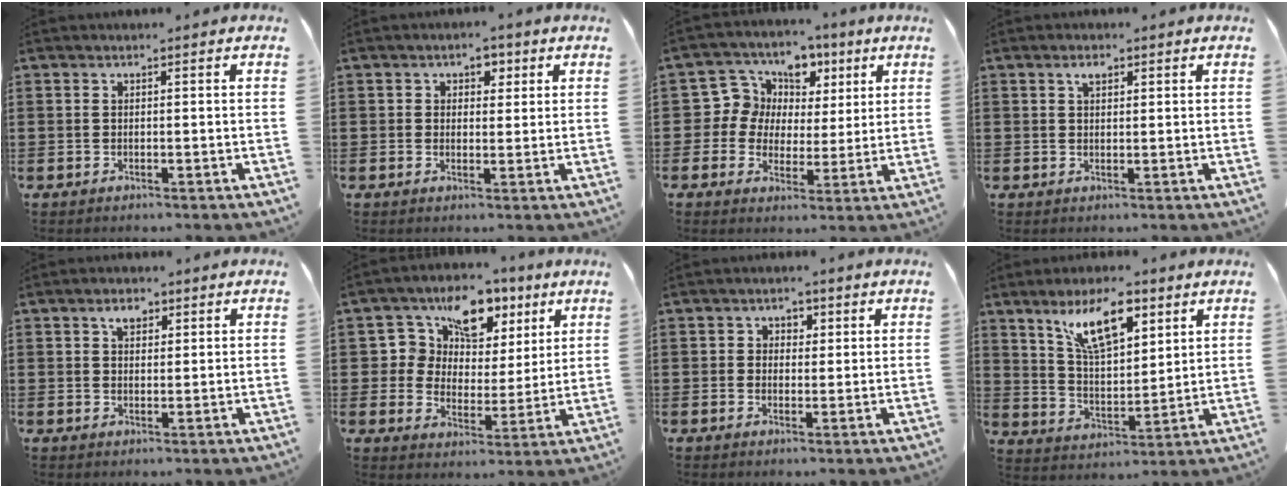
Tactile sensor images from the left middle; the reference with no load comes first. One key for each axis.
{"total": 2.4, "fx": 1.1, "fy": 2.0, "fz": 0.8, "tx": -0.009, "ty": 0.004, "tz": 0.012}
{"total": 7.6, "fx": 2.1, "fy": 7.2, "fz": 1.2, "tx": -0.067, "ty": -0.002, "tz": 0.038}
{"total": 1.7, "fx": 0.9, "fy": 0.8, "fz": 1.2, "tx": -0.020, "ty": 0.001, "tz": 0.014}
{"total": 2.5, "fx": 1.5, "fy": 1.4, "fz": 1.5, "tx": -0.026, "ty": 0.002, "tz": 0.025}
{"total": 9.5, "fx": 5.7, "fy": 6.7, "fz": 3.5, "tx": -0.083, "ty": -0.018, "tz": 0.099}
{"total": 2.0, "fx": 0.8, "fy": 1.8, "fz": 0.3, "tx": -0.009, "ty": 0.008, "tz": 0.010}
{"total": 10.4, "fx": 6.5, "fy": 3.9, "fz": 7.1, "tx": -0.140, "ty": -0.008, "tz": 0.114}